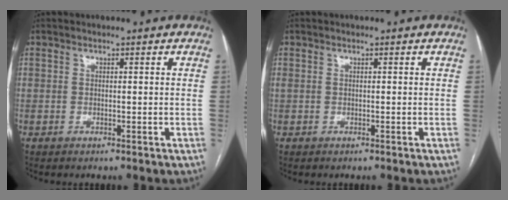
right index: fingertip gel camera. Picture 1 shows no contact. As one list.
[{"total": 0.0}]